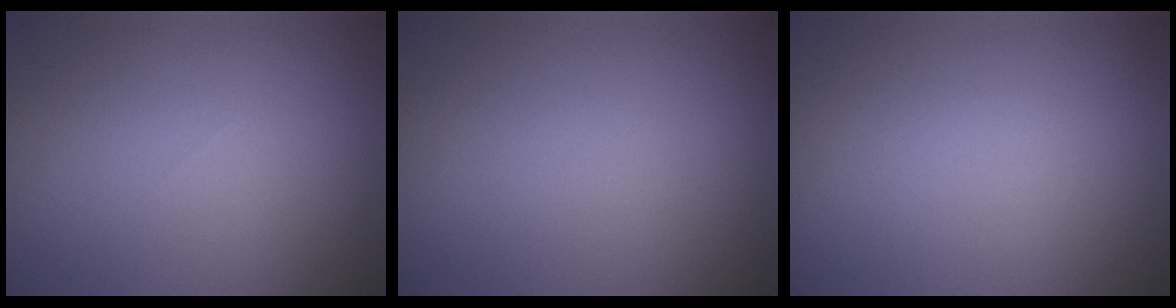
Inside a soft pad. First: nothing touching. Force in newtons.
{"total": 0.0}
{"total": 0.0}